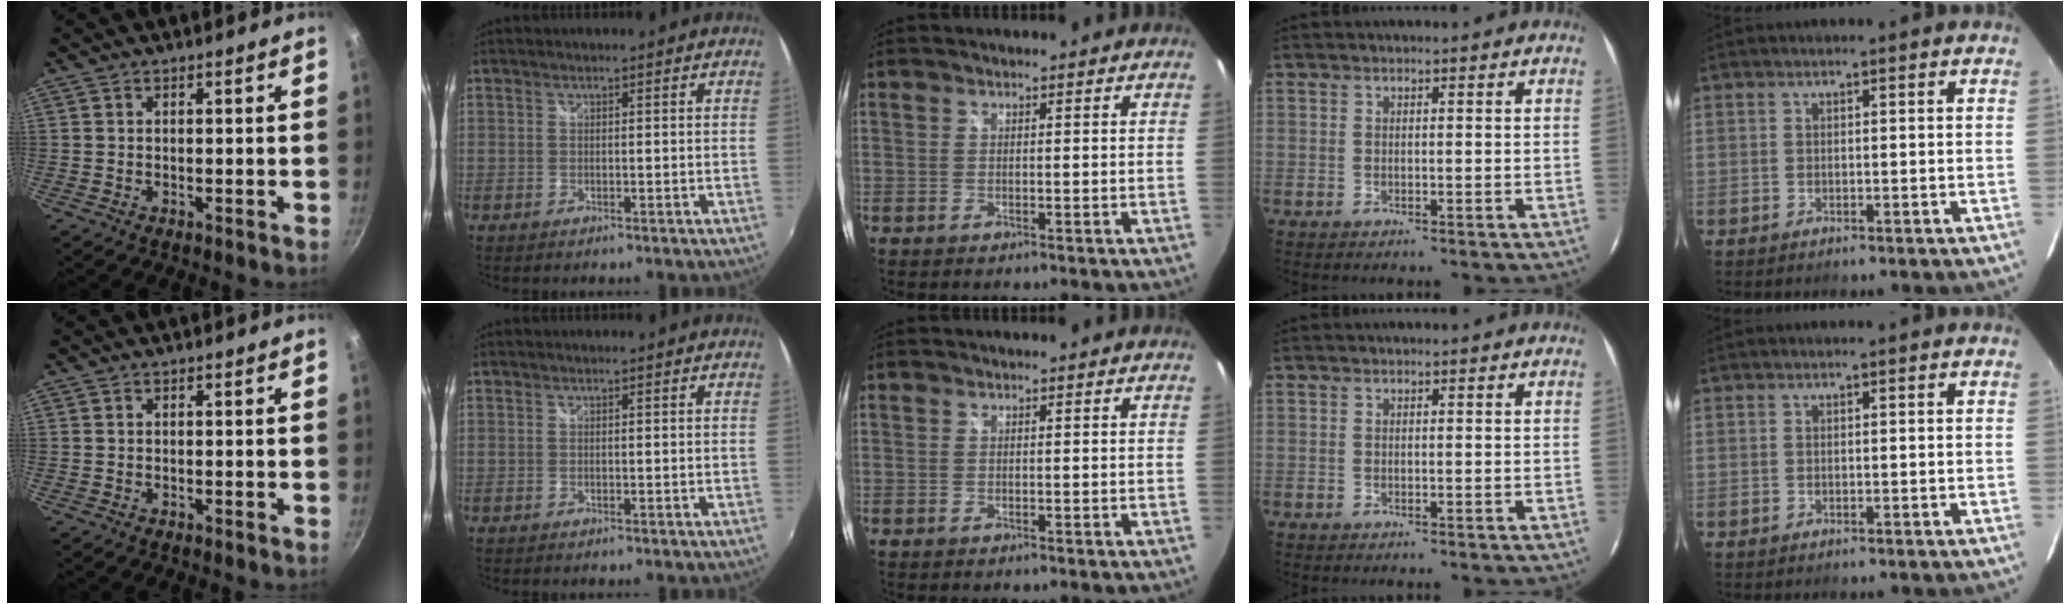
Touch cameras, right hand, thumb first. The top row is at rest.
{}